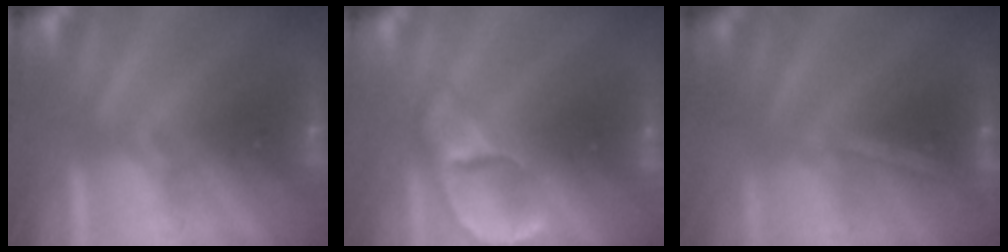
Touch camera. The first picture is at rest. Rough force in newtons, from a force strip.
{"total": 4.7}
{"total": 1.3}